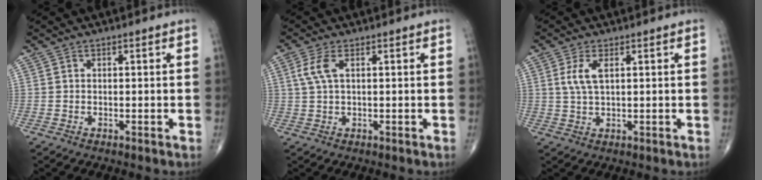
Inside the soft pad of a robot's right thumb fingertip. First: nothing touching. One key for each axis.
{"total": 3.8, "fx": 1.2, "fy": 1.4, "fz": 3.3, "tx": -0.090, "ty": 0.011, "tz": 0.025}
{"total": 4.1, "fx": 1.2, "fy": 1.6, "fz": 3.5, "tx": -0.079, "ty": 0.000, "tz": 0.028}